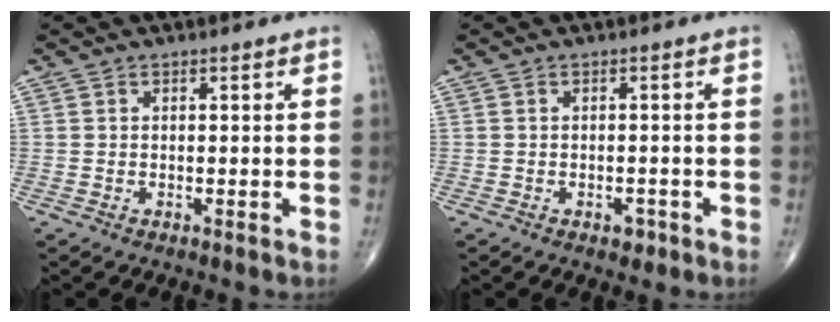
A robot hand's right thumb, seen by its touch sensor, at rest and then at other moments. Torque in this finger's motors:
{"motor_torque": [1.04, 0.35, 0.06, -0.32, 0.02]}